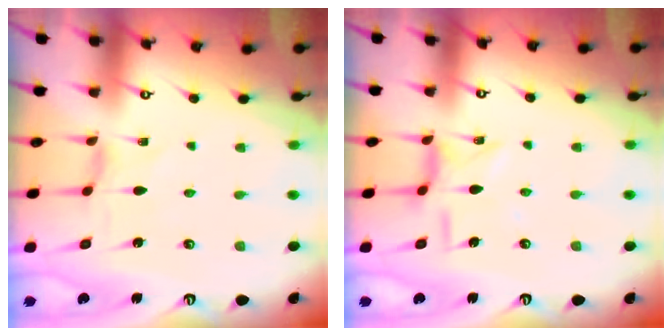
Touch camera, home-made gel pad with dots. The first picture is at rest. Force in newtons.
{"total": 6.0, "press": 6.0, "slide": 0.3}